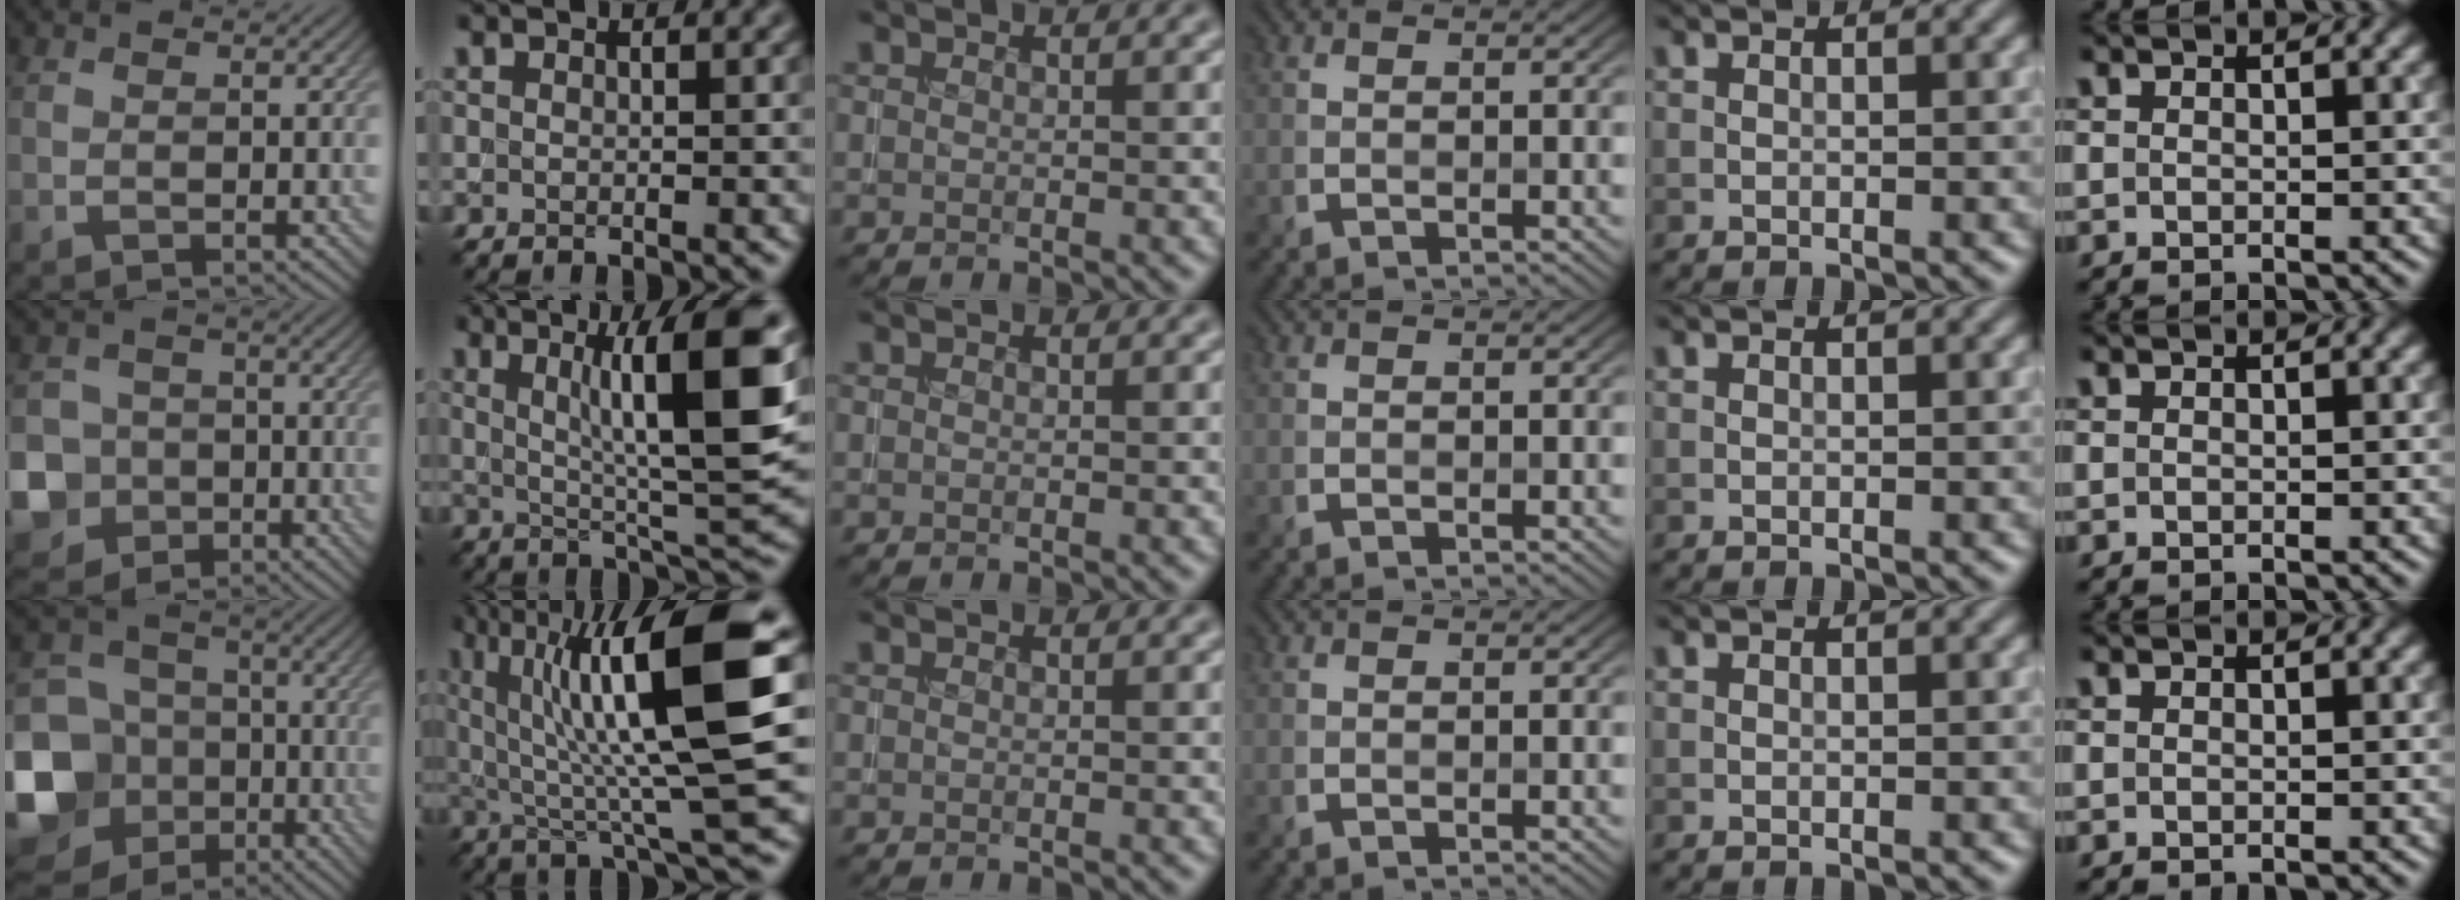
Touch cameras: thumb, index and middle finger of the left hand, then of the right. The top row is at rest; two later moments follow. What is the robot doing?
{"motion": "insert", "object": "coin"}